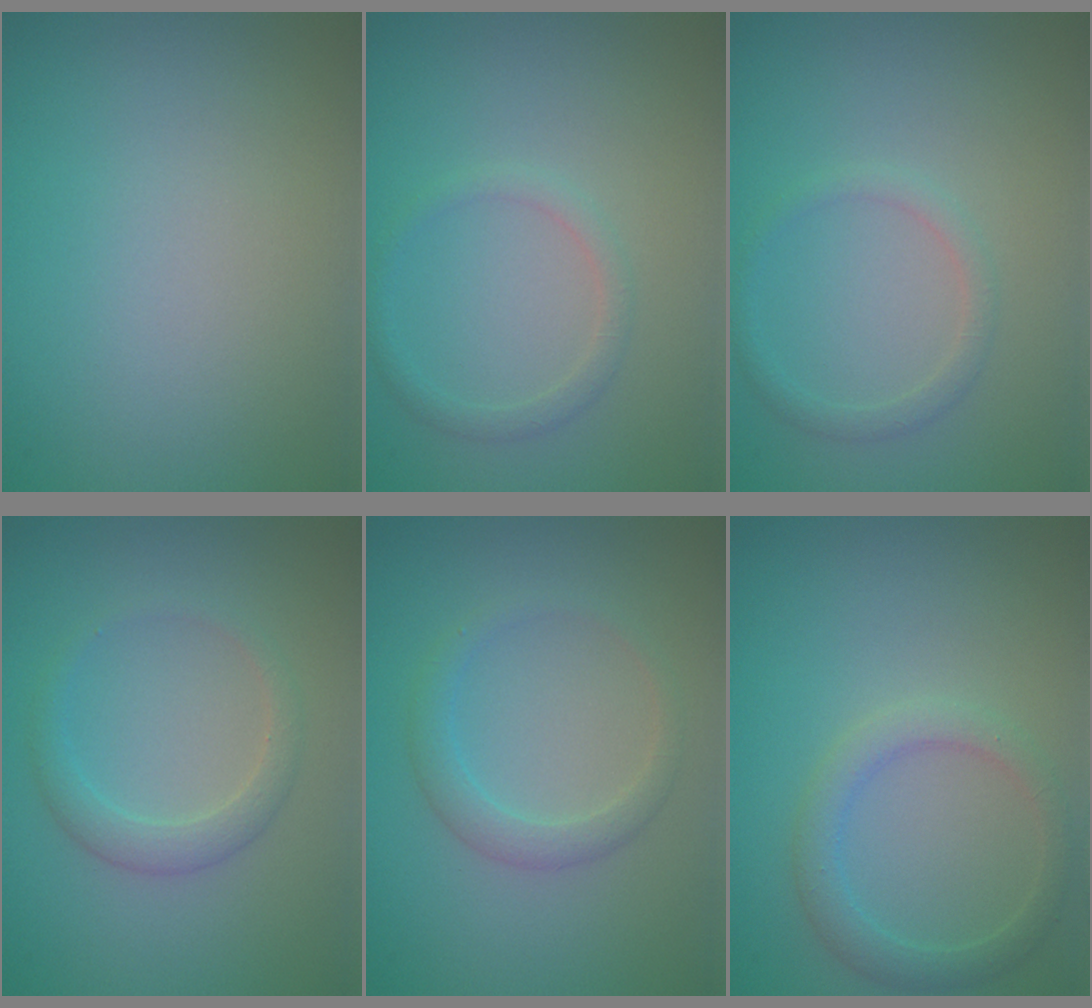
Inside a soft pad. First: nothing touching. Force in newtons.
{"total": 1.3, "press": 1.3, "slide": 0.1}
{"total": 1.3, "press": 1.3, "slide": 0.1}
{"total": 2.1, "press": 2.1, "slide": 0.2}
{"total": 2.0, "press": 2.0, "slide": 0.1}
{"total": 2.5, "press": 2.5, "slide": 0.1}